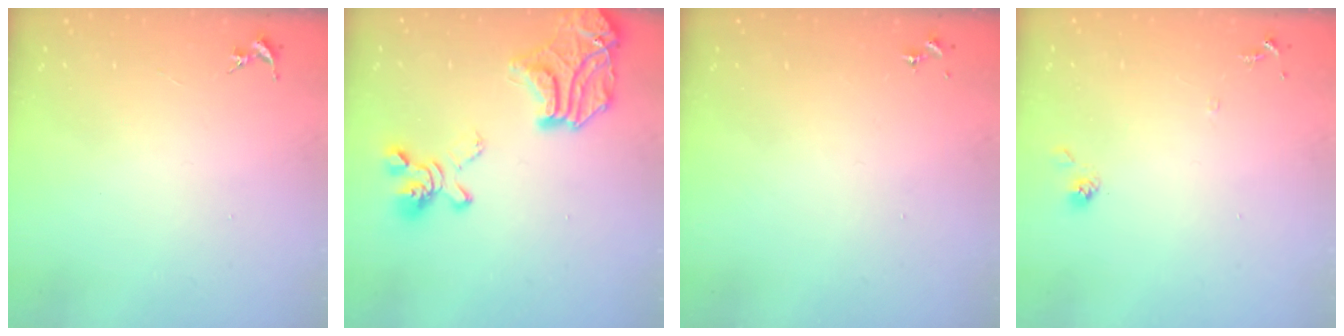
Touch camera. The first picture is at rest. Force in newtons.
{"total": 25.0, "press": 24.9, "slide": 2.6}
{"total": 0.0}
{"total": 7.3, "press": 7.3, "slide": 0.4}